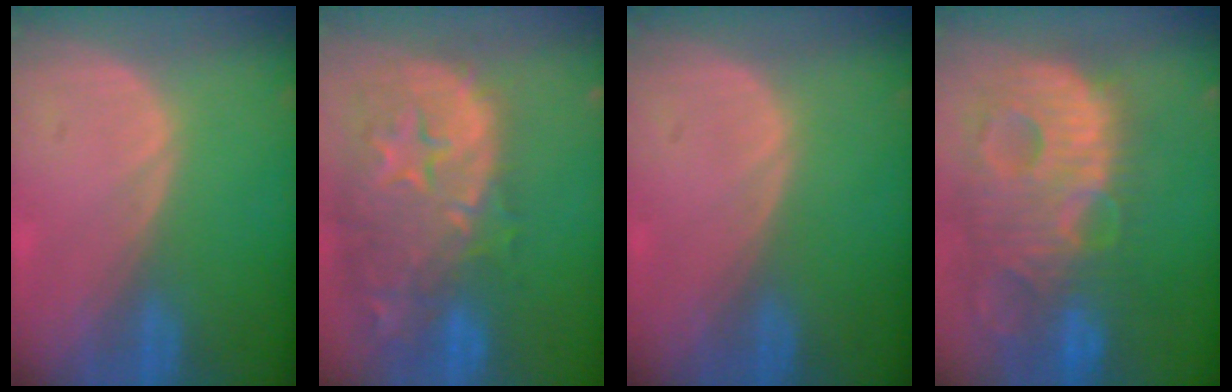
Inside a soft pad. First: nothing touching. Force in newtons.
{"total": 15.3, "press": 12.2, "slide": 9.1}
{"total": 0.0}
{"total": 14.0, "press": 12.1, "slide": 7.2}